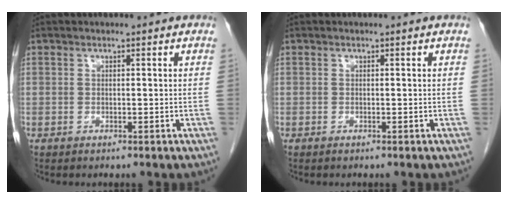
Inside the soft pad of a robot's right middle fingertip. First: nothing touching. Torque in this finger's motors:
{"motor_torque": [-0.14, 0.13, 0.00, 0.01]}